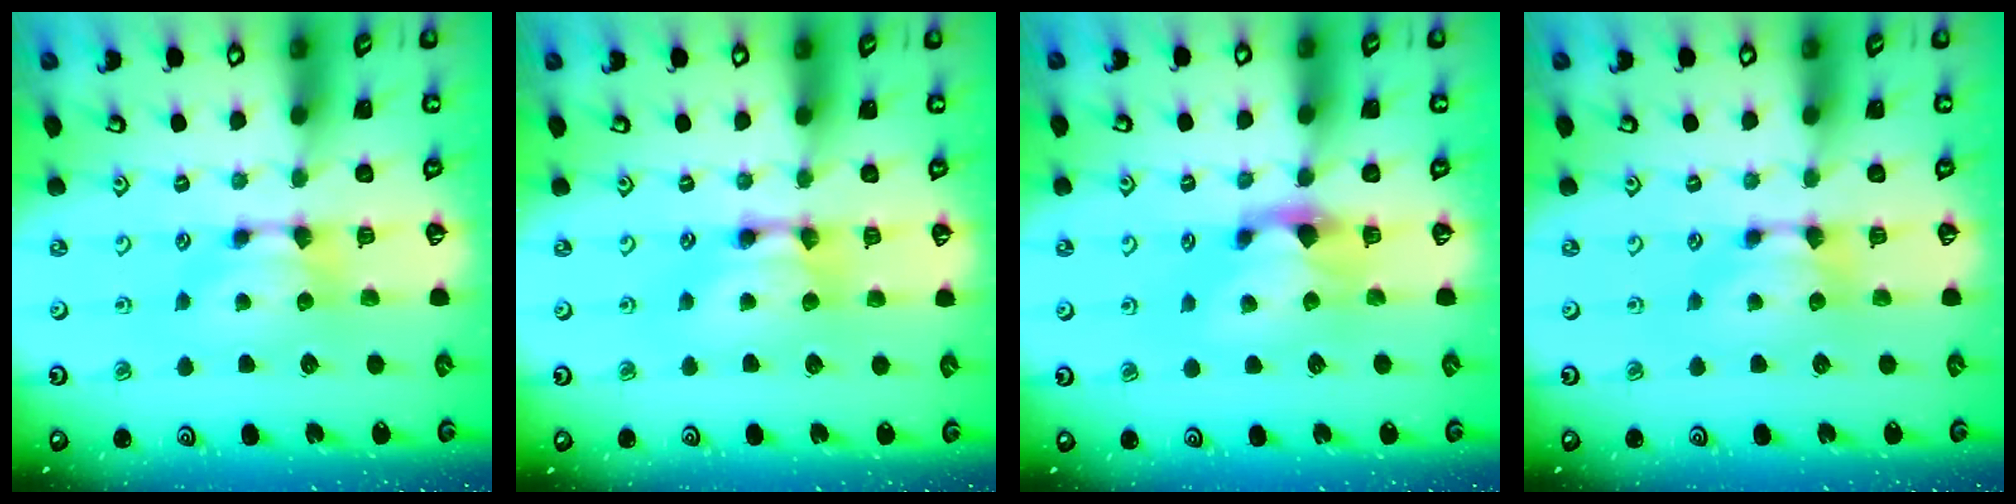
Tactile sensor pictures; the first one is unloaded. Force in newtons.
{"total": 2.5, "press": 2.5, "slide": 0.1}
{"total": 1.8, "press": 1.2, "slide": 1.4}
{"total": 0.0}